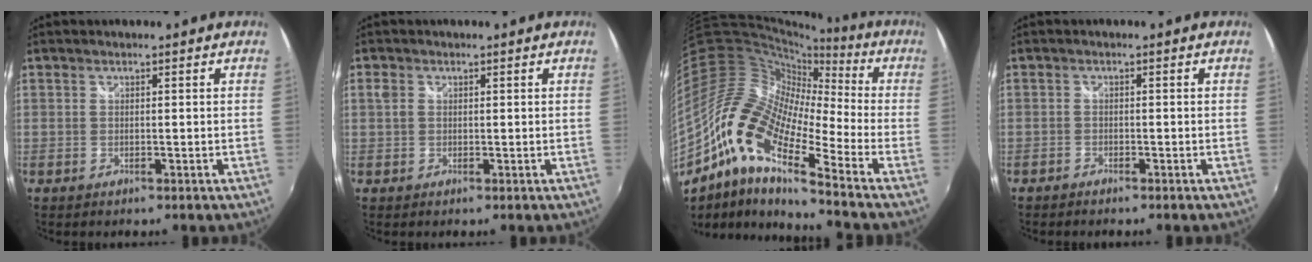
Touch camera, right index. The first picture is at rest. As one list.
[{"total": 1.6, "force": [0.3, 1.4, 0.8], "torque": [-0.018, 0.003, 0.004]}, {"total": 17.3, "force": [-8.6, 5.1, 14.2], "torque": [-0.229, -0.006, -0.191]}, {"total": 1.3, "force": [-1.2, 0.5, 0.2], "torque": [-0.013, -0.003, -0.026]}]